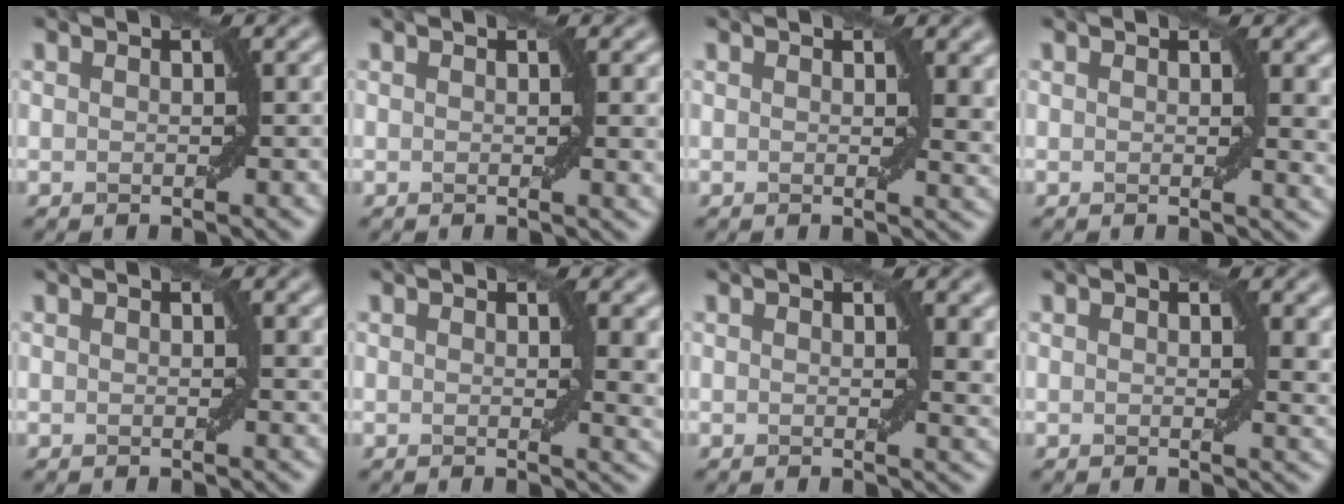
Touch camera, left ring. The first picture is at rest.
{"total": 1.2, "force": [0.4, 0.1, 1.1], "torque": [-0.011, -0.003, 0.006]}
{"total": 2.5, "force": [1.1, 0.9, 2.1], "torque": [-0.022, -0.005, 0.017]}
{"total": 2.2, "force": [0.8, 0.6, 1.9], "torque": [-0.019, -0.003, 0.012]}
{"total": 0.7, "force": [0.4, 0.2, 0.5], "torque": [-0.002, -0.003, 0.007]}
{"total": 3.2, "force": [1.1, 1.1, 2.9], "torque": [-0.027, -0.003, 0.017]}
{"total": 2.5, "force": [1.1, 0.9, 2.1], "torque": [-0.022, -0.004, 0.018]}
{"total": 2.2, "force": [1.0, 0.7, 1.8], "torque": [-0.019, -0.004, 0.016]}